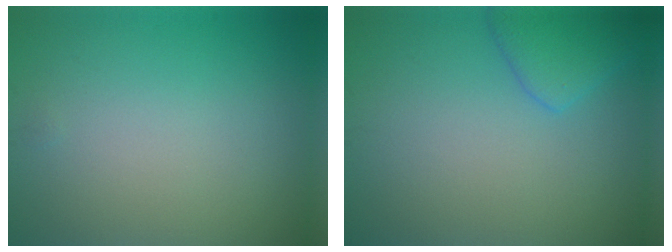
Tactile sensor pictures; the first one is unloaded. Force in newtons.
{"total": 2.9, "press": 2.9, "slide": 0.2}